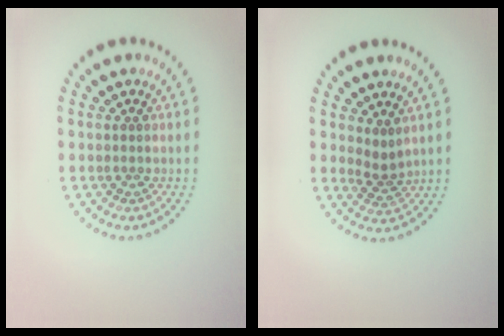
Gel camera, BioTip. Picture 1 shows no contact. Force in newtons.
{"total": 1.9, "press": 1.2, "slide": 1.4}